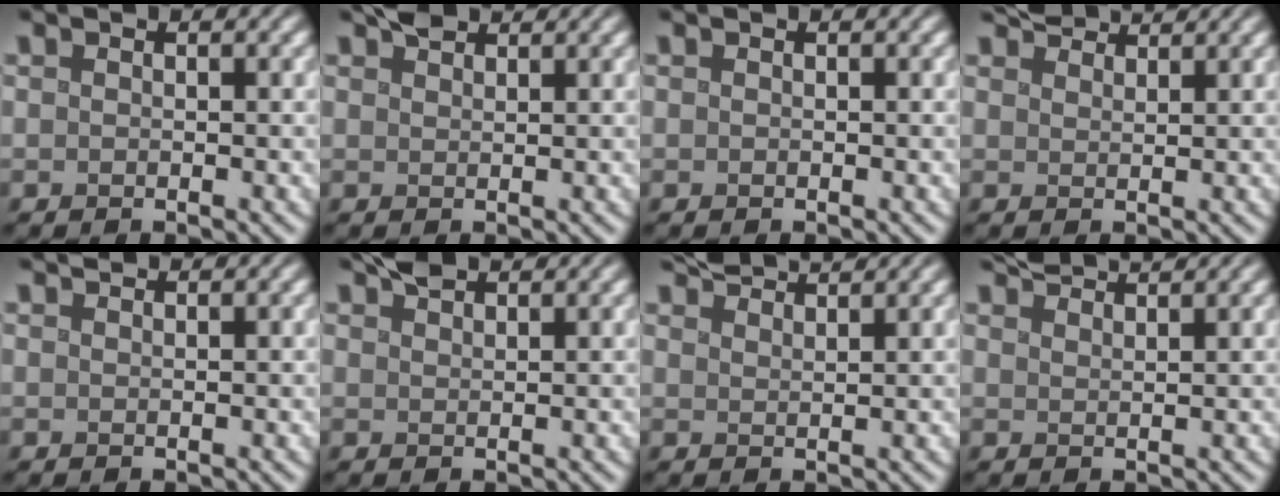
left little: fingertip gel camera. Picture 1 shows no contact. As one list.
[{"total": 1.9, "force": [1.8, 0.5, 0.6], "torque": [-0.009, 0.009, 0.034]}, {"total": 0.0}, {"total": 3.0, "force": [2.9, 0.5, 0.7], "torque": [-0.011, 0.007, 0.050]}, {"total": 1.1, "force": [1.1, 0.1, 0.2], "torque": [-0.007, 0.000, 0.016]}, {"total": 2.1, "force": [2.0, 0.4, 0.7], "torque": [-0.010, 0.009, 0.038]}, {"total": 3.6, "force": [3.5, 0.4, 1.0], "torque": [-0.009, 0.010, 0.059]}, {"total": 3.3, "force": [3.1, 0.3, 0.9], "torque": [-0.006, 0.010, 0.053]}]